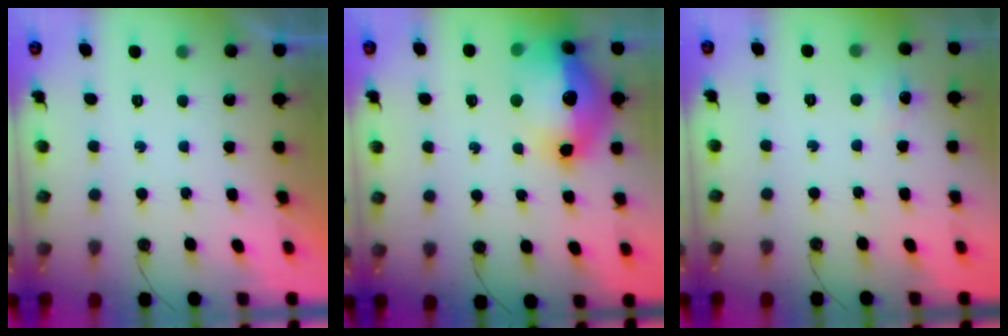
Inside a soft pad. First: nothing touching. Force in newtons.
{"total": 20.6, "press": 20.5, "slide": 1.8}
{"total": 4.0, "press": 3.9, "slide": 0.6}